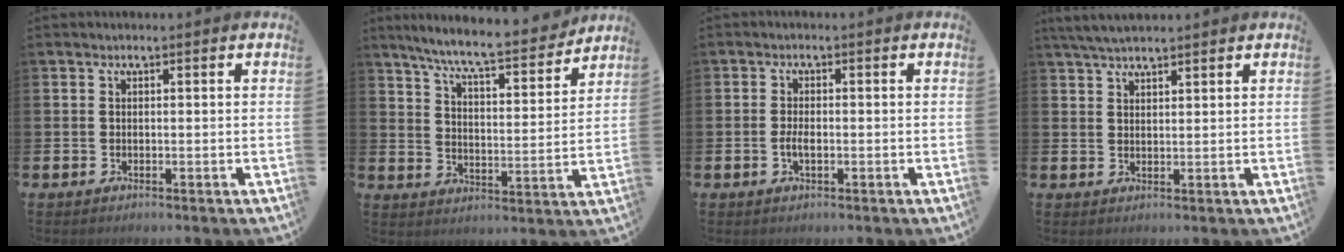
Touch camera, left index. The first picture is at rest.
{"total": 8.2, "force": [7.6, 0.6, 3.1], "torque": [-0.080, -0.052, 0.128]}
{"total": 2.0, "force": [-0.5, 0.9, 1.7], "torque": [-0.027, 0.000, -0.010]}
{"total": 3.9, "force": [3.5, 0.8, 1.6], "torque": [-0.032, -0.006, 0.064]}